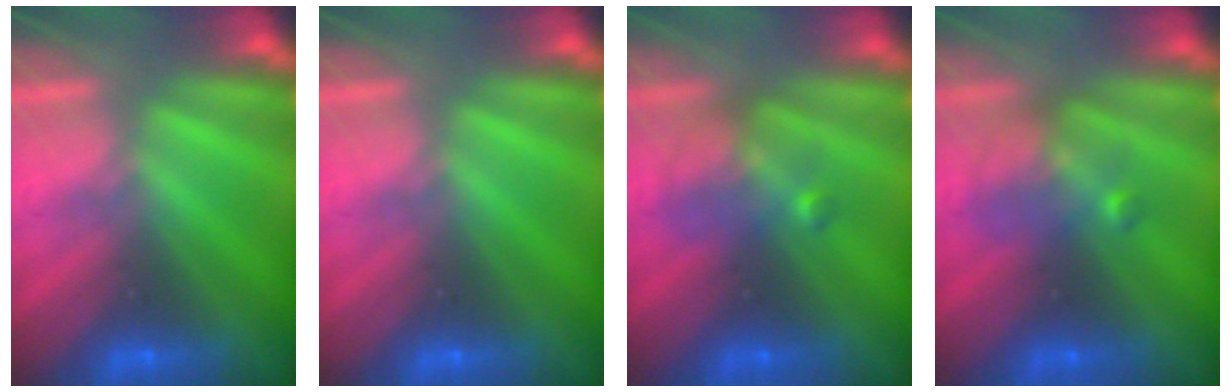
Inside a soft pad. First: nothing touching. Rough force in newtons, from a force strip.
{"total": 0.0}
{"total": 2.4}
{"total": 2.4}